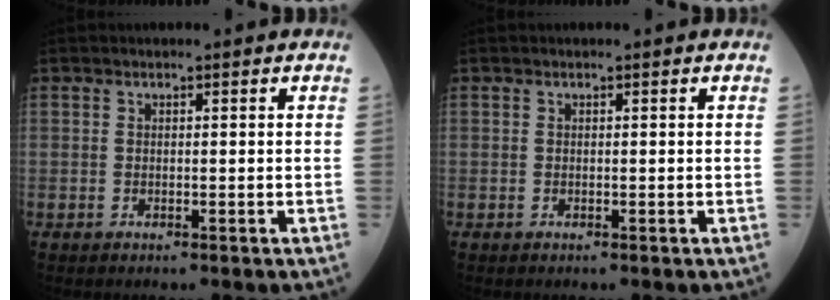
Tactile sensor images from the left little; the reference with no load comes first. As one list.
[{"total": 0.0}]